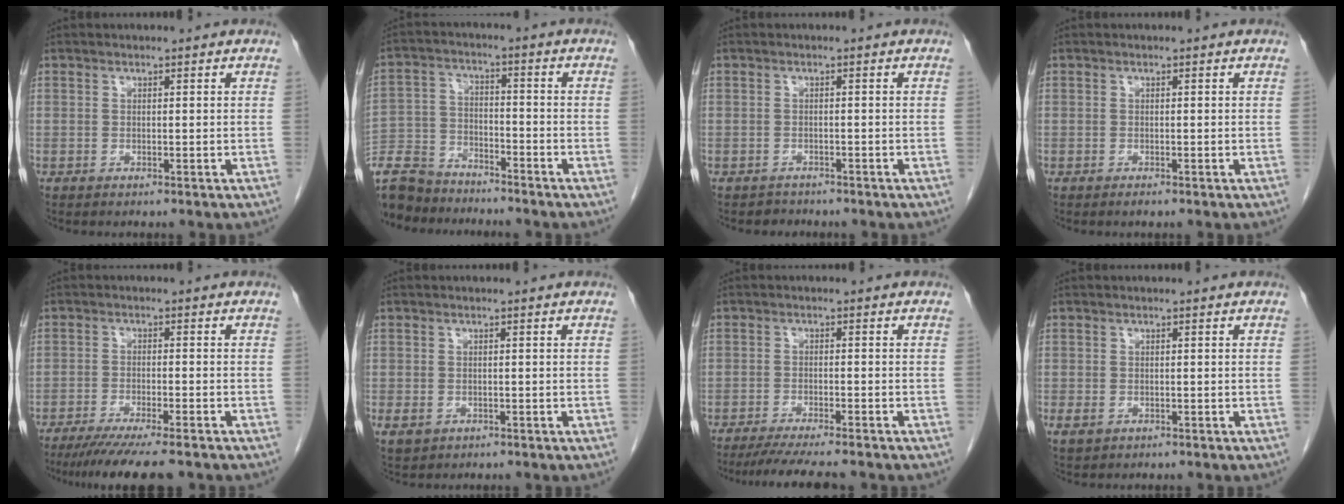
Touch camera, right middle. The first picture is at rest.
{"total": 12.8, "force": [-11.8, 4.1, 2.9], "torque": [-0.067, 0.005, -0.214]}
{"total": 1.5, "force": [-1.3, 0.6, -0.4], "torque": [-0.002, -0.001, -0.022]}
{"total": 0.6, "force": [-0.5, 0.1, 0.3], "torque": [-0.008, -0.002, -0.006]}
{"total": 10.6, "force": [-8.6, 0.6, 6.1], "torque": [-0.083, -0.024, -0.131]}
{"total": 2.8, "force": [-1.1, 2.2, 1.4], "torque": [-0.026, -0.003, -0.006]}
{"total": 9.3, "force": [-8.0, 0.5, 4.6], "torque": [-0.065, -0.020, -0.123]}
{"total": 1.8, "force": [-0.5, 1.3, 1.1], "torque": [-0.024, -0.002, 0.000]}